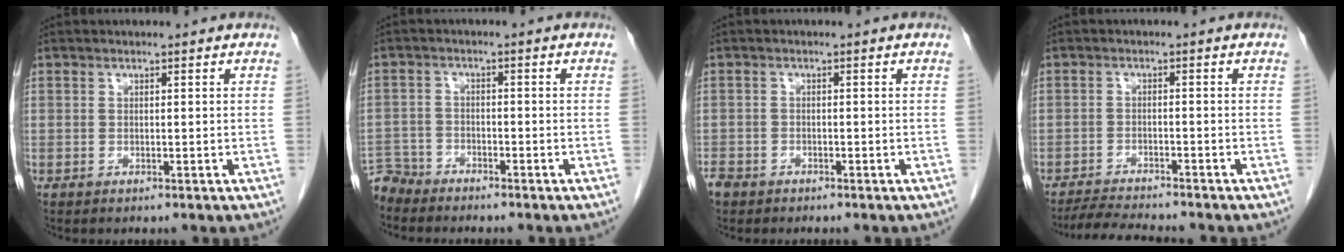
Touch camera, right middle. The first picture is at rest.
{"total": 4.7, "force": [-4.5, 1.1, -0.6], "torque": [0.018, -0.008, -0.088]}
{"total": 2.7, "force": [-2.2, 1.5, 0.5], "torque": [-0.012, 0.000, -0.039]}
{"total": 6.4, "force": [-6.0, 0.1, 2.1], "torque": [-0.036, -0.018, -0.100]}